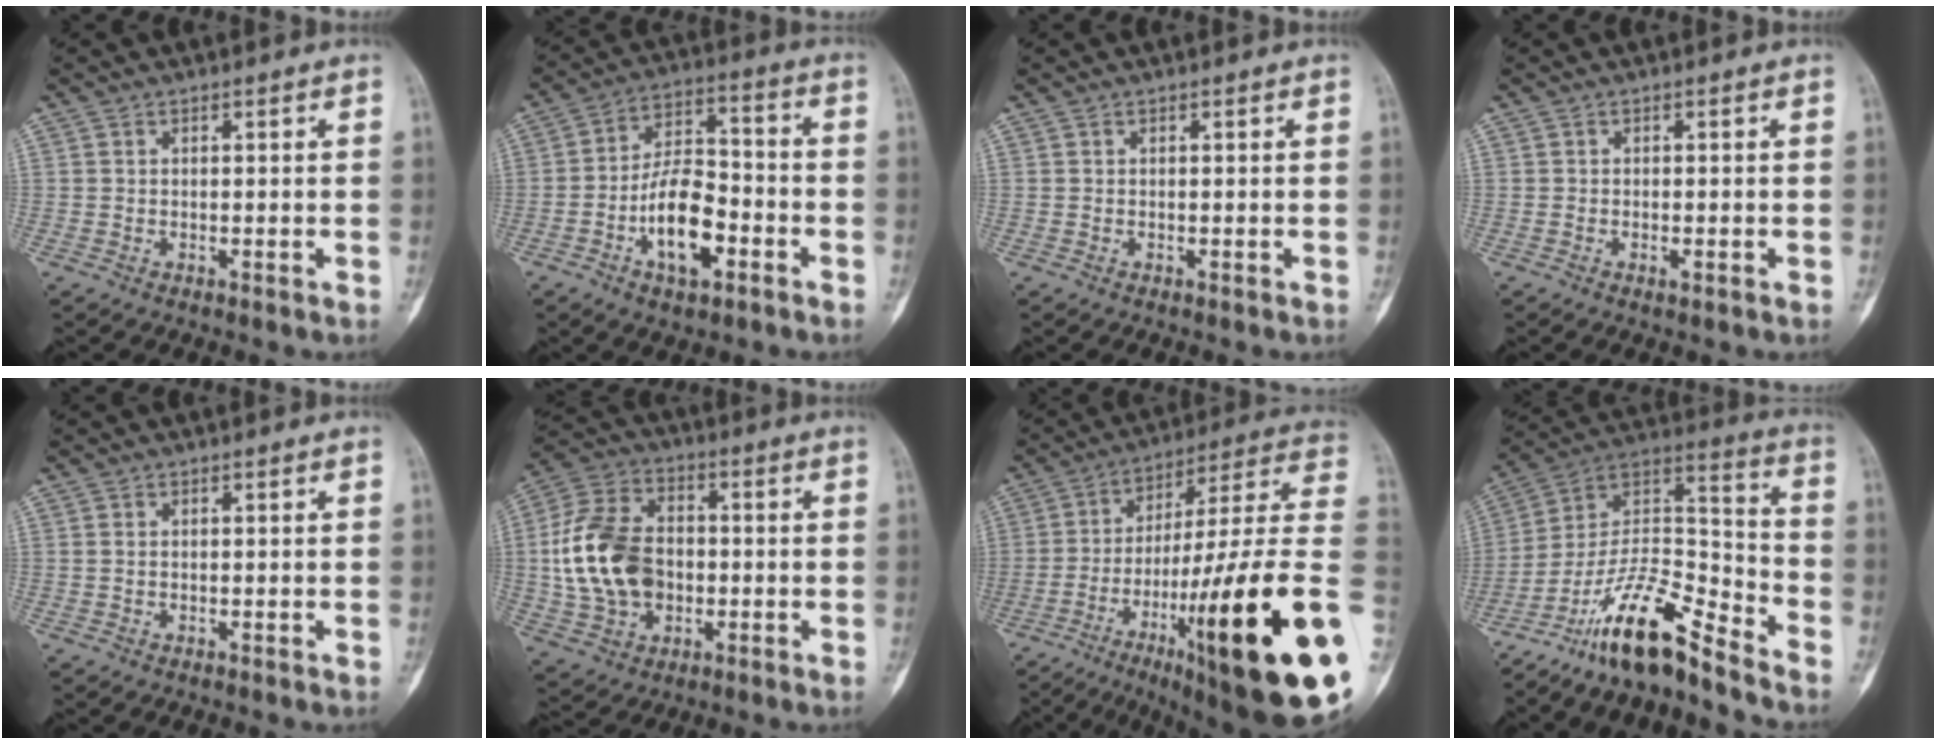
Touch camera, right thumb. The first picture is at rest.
{"total": 13.0, "force": [-4.9, 6.3, 10.2], "torque": [-0.163, 0.039, -0.087]}
{"total": 0.0}
{"total": 1.0, "force": [-0.4, 0.3, 0.8], "torque": [-0.013, 0.001, -0.007]}
{"total": 0.5, "force": [0.0, 0.4, 0.3], "torque": [-0.010, 0.000, 0.001]}
{"total": 16.8, "force": [-1.0, 12.0, 11.7], "torque": [-0.217, 0.018, -0.014]}
{"total": 32.0, "force": [-8.5, 4.3, 30.5], "torque": [-0.417, 0.032, -0.133]}
{"total": 15.9, "force": [-12.8, 3.2, 8.9], "torque": [-0.155, 0.107, -0.235]}